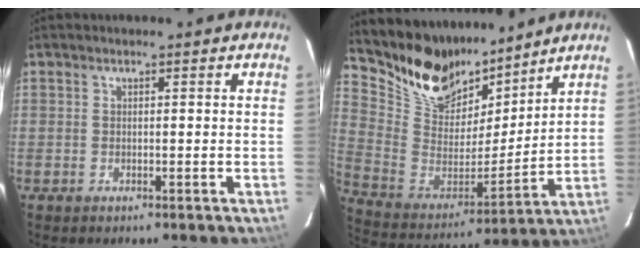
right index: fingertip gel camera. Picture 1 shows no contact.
{"total": 18.4, "force": [14.9, 9.0, 6.1], "torque": [-0.161, 0.000, 0.281]}